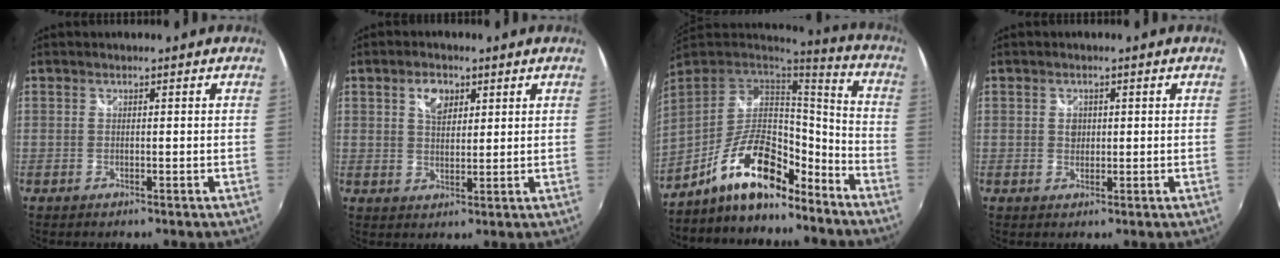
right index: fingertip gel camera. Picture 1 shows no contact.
{"total": 4.7, "force": [2.2, 2.8, 2.9], "torque": [-0.045, 0.010, 0.040]}
{"total": 16.5, "force": [-11.6, 6.2, 10.0], "torque": [-0.199, 0.009, -0.198]}
{"total": 1.9, "force": [0.2, 1.7, 0.7], "torque": [-0.008, 0.003, 0.002]}